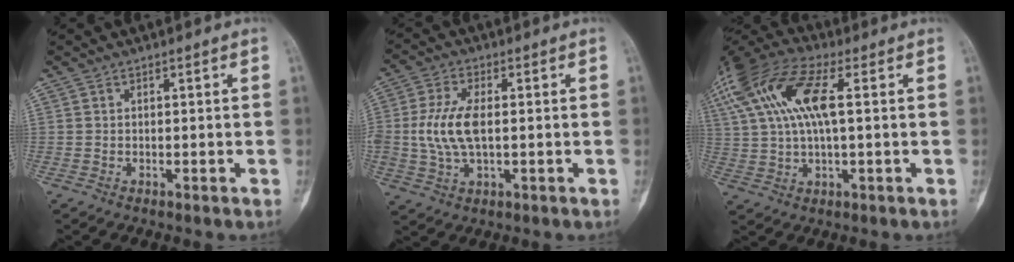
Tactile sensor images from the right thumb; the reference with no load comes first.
{"total": 9.1, "force": [0.2, 4.6, 7.9], "torque": [-0.178, 0.003, 0.006]}
{"total": 18.5, "force": [5.2, 7.2, 16.2], "torque": [-0.365, 0.036, 0.091]}